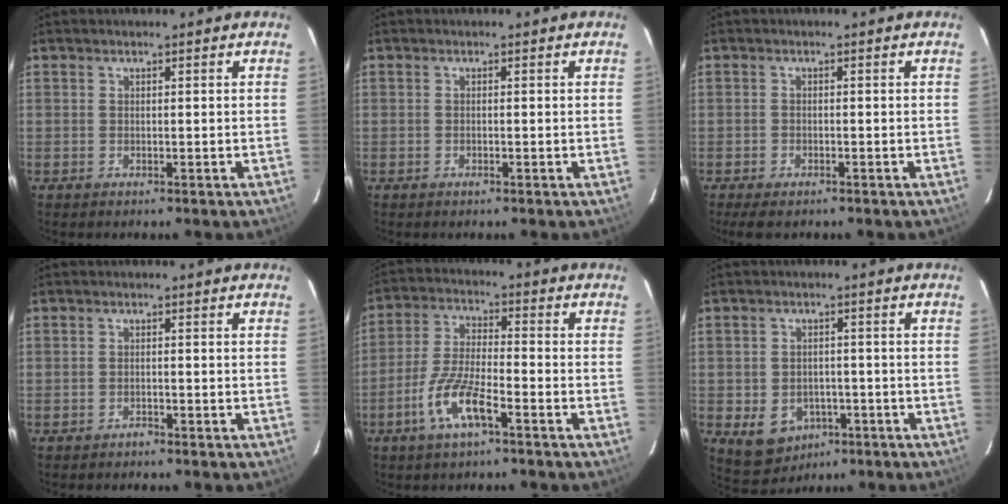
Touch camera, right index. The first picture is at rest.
{"total": 0.0}
{"total": 3.3, "force": [-2.5, 1.3, 1.8], "torque": [-0.040, -0.012, -0.042]}
{"total": 0.9, "force": [-0.9, 0.3, 0.0], "torque": [0.001, 0.002, -0.015]}
{"total": 9.4, "force": [-5.1, 2.1, 7.6], "torque": [-0.162, -0.004, -0.101]}
{"total": 8.3, "force": [-3.6, 6.5, 3.7], "torque": [-0.086, 0.002, -0.033]}